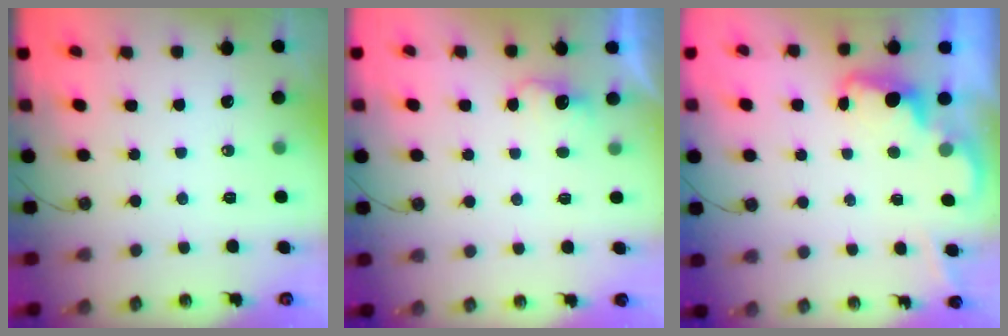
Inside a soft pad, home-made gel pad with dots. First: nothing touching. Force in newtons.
{"total": 2.8, "press": 2.7, "slide": 0.8}
{"total": 2.2, "press": 2.1, "slide": 0.5}